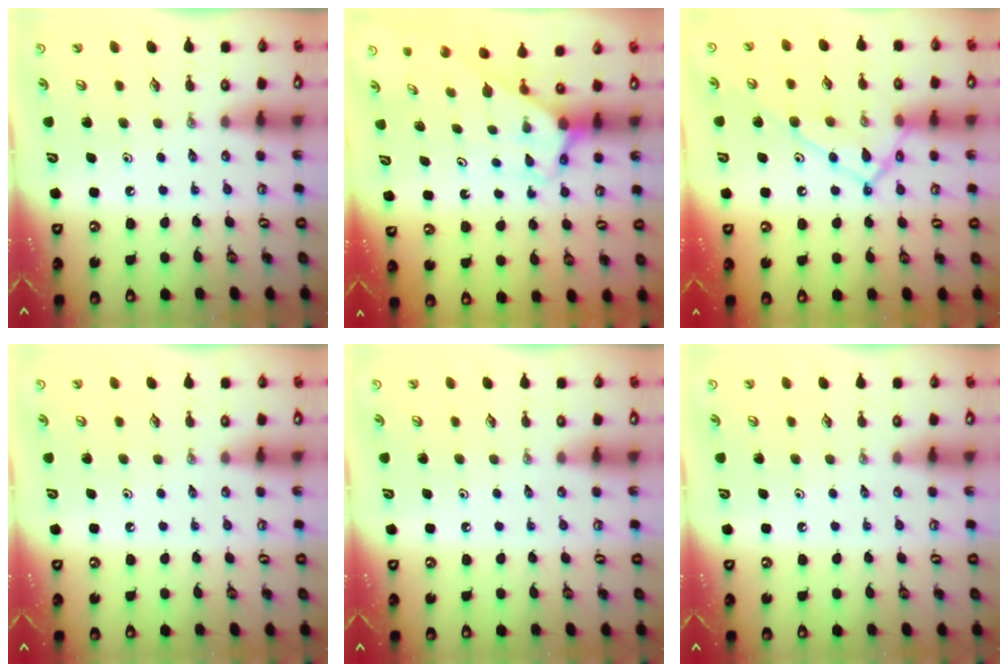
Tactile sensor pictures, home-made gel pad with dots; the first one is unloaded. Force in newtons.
{"total": 2.6, "press": 2.6, "slide": 0.1}
{"total": 12.5, "press": 12.5, "slide": 1.1}
{"total": 0.0}
{"total": 0.0}
{"total": 0.0}